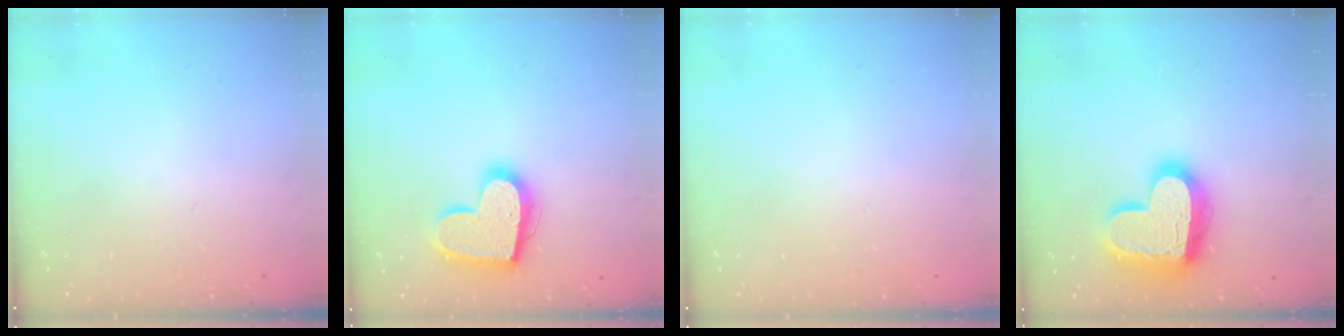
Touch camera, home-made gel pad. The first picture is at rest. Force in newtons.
{"total": 16.9, "press": 16.8, "slide": 1.2}
{"total": 0.6, "press": 0.6, "slide": 0.2}
{"total": 20.2, "press": 20.1, "slide": 1.7}